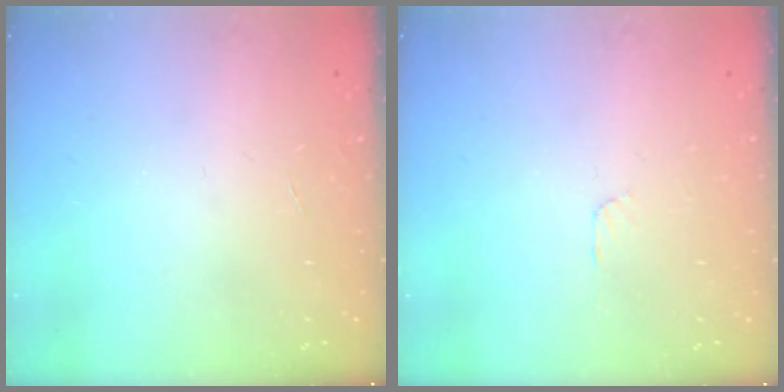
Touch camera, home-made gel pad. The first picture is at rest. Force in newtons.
{"total": 2.9, "press": 2.9, "slide": 0.4}